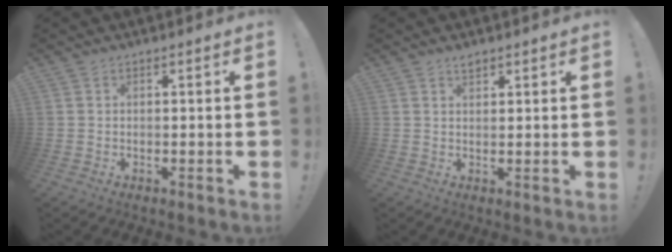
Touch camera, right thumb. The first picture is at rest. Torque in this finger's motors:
{"motor_torque": [-0.27, 0.06, -0.16, 0.18, 0.02]}